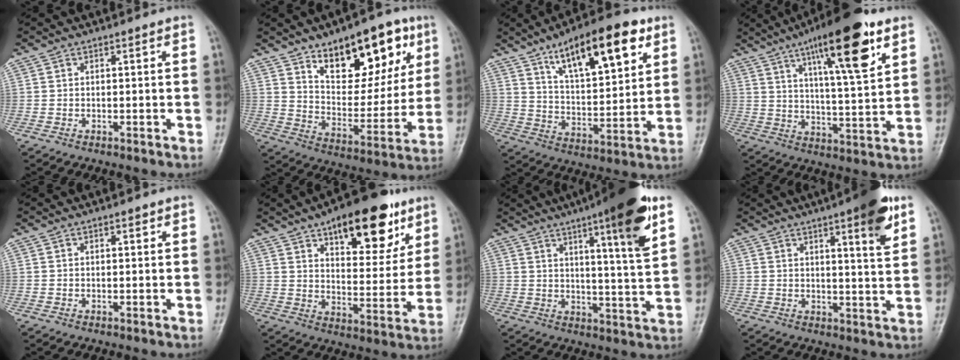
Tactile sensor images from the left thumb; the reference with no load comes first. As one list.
[{"total": 19.7, "force": [10.6, 9.9, 13.3], "torque": [-0.133, -0.052, 0.170]}, {"total": 18.6, "force": [10.1, 6.5, 14.2], "torque": [-0.191, -0.037, 0.166]}, {"total": 18.6, "force": [9.9, 4.1, 15.2], "torque": [-0.220, -0.037, 0.156]}, {"total": 1.1, "force": [0.7, 0.4, 0.8], "torque": [-0.009, -0.001, 0.009]}, {"total": 19.8, "force": [11.2, 8.5, 13.9], "torque": [-0.152, -0.045, 0.169]}, {"total": 16.1, "force": [8.4, 1.9, 13.6], "torque": [-0.190, -0.038, 0.120]}, {"total": 10.0, "force": [5.4, 1.5, 8.2], "torque": [-0.104, -0.026, 0.071]}]